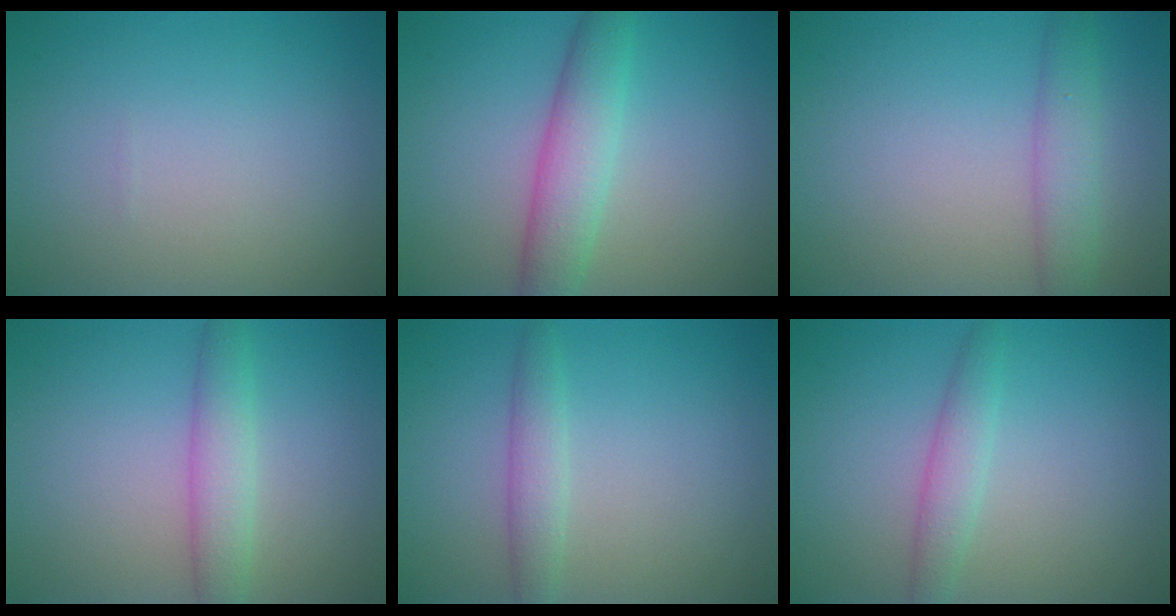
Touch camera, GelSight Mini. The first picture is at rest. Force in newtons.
{"total": 4.4, "press": 4.4, "slide": 0.2}
{"total": 3.0, "press": 3.0, "slide": 0.2}
{"total": 3.0, "press": 3.0, "slide": 0.1}
{"total": 2.1, "press": 2.1, "slide": 0.1}
{"total": 2.2, "press": 2.2, "slide": 0.0}